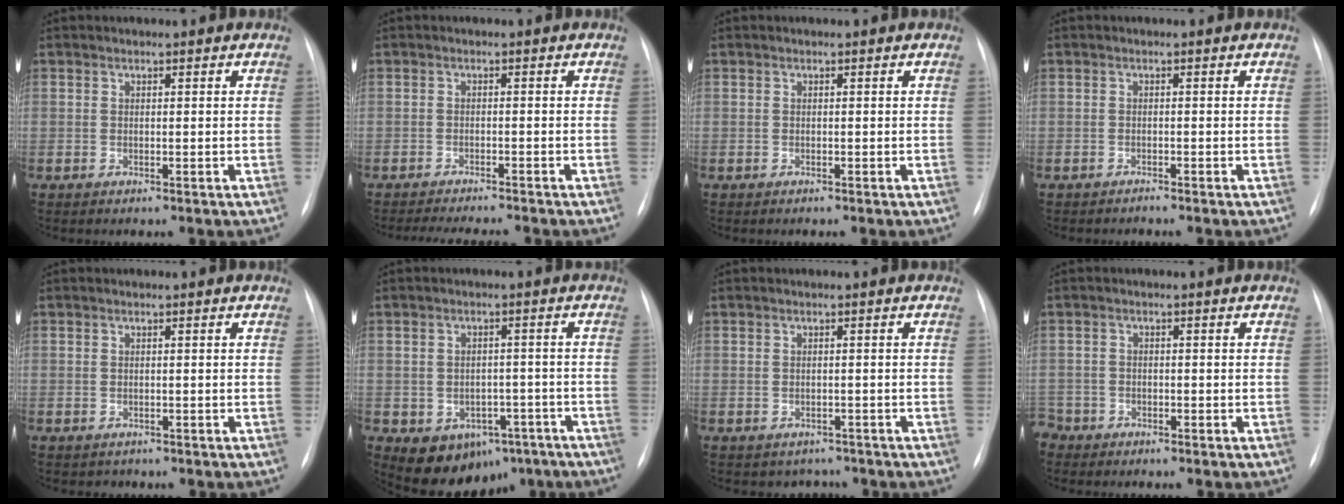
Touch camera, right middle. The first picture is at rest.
{"total": 7.7, "force": [-7.0, 0.4, 3.1], "torque": [-0.041, -0.009, -0.101]}
{"total": 0.0}
{"total": 0.6, "force": [-0.6, 0.0, -0.1], "torque": [-0.004, -0.004, -0.011]}
{"total": 0.9, "force": [-0.7, 0.6, -0.1], "torque": [-0.004, 0.001, -0.009]}
{"total": 10.0, "force": [-5.7, 6.9, 4.5], "torque": [-0.056, 0.024, -0.067]}
{"total": 2.9, "force": [-2.4, 1.7, -0.2], "torque": [0.002, 0.012, -0.029]}
{"total": 3.5, "force": [-2.7, 2.2, -0.2], "torque": [0.005, 0.005, -0.055]}